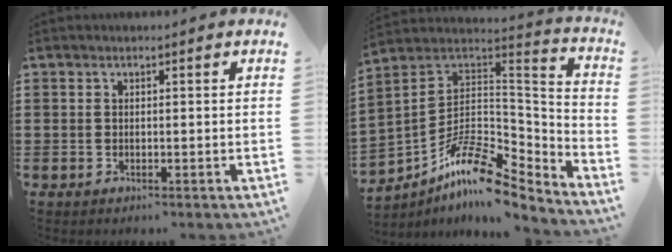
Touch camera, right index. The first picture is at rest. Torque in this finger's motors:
{"motor_torque": [0.27, 0.32, 0.01, -0.01]}